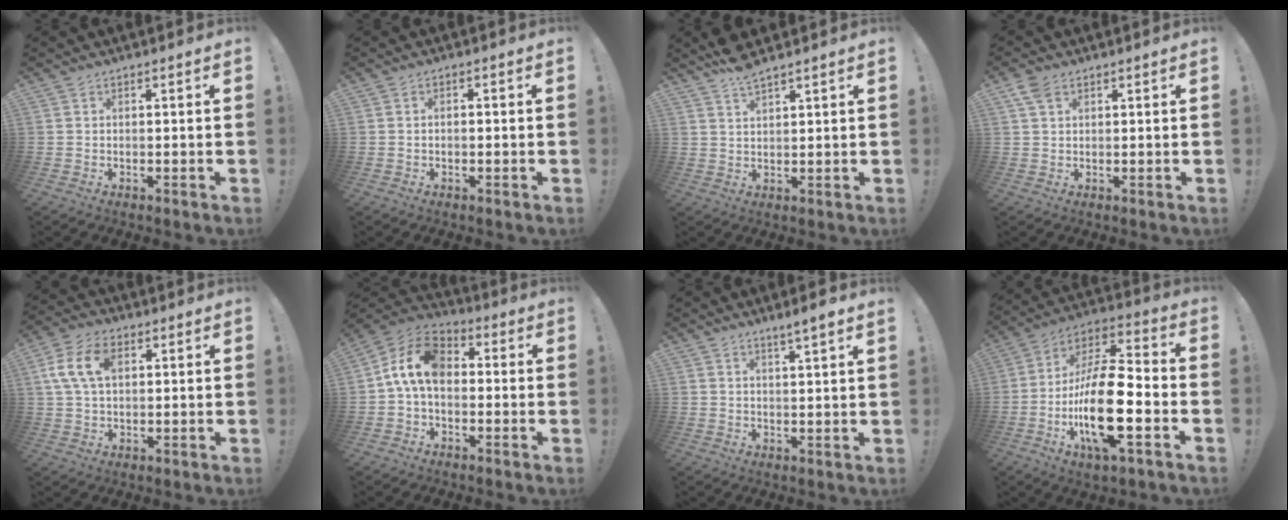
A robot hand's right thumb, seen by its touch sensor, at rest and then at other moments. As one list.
[{"total": 1.1, "force": [-0.8, 0.4, 0.6], "torque": [-0.010, 0.002, -0.015]}, {"total": 4.9, "force": [4.1, 1.1, 2.4], "torque": [-0.038, -0.023, 0.072]}, {"total": 4.2, "force": [2.2, 2.6, 2.5], "torque": [-0.050, -0.002, 0.044]}, {"total": 10.7, "force": [2.9, 6.7, 7.8], "torque": [-0.154, 0.007, 0.053]}, {"total": 12.0, "force": [0.5, 7.5, 9.4], "torque": [-0.176, 0.021, 0.012]}, {"total": 3.9, "force": [2.9, -0.4, 2.6], "torque": [-0.036, -0.019, 0.045]}, {"total": 20.8, "force": [-6.1, 7.0, 18.6], "torque": [-0.359, 0.025, -0.099]}]